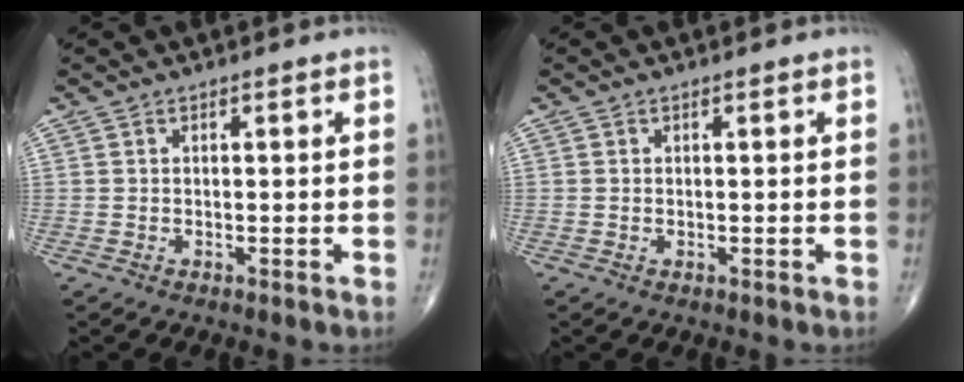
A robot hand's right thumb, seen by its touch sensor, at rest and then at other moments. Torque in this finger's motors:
{"motor_torque": [0.26, 0.16, -0.44, -0.34, 0.07]}